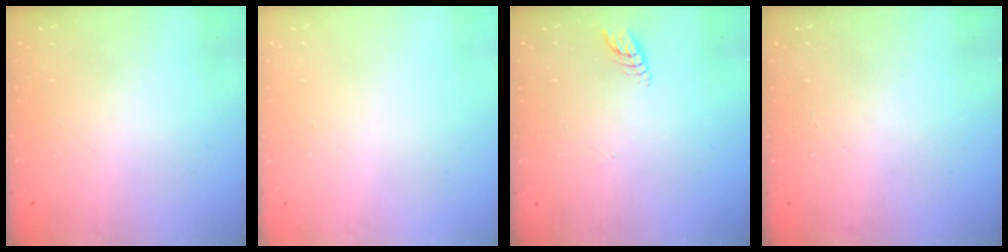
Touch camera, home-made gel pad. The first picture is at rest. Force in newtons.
{"total": 0.0}
{"total": 3.9, "press": 3.9, "slide": 0.4}
{"total": 0.0}